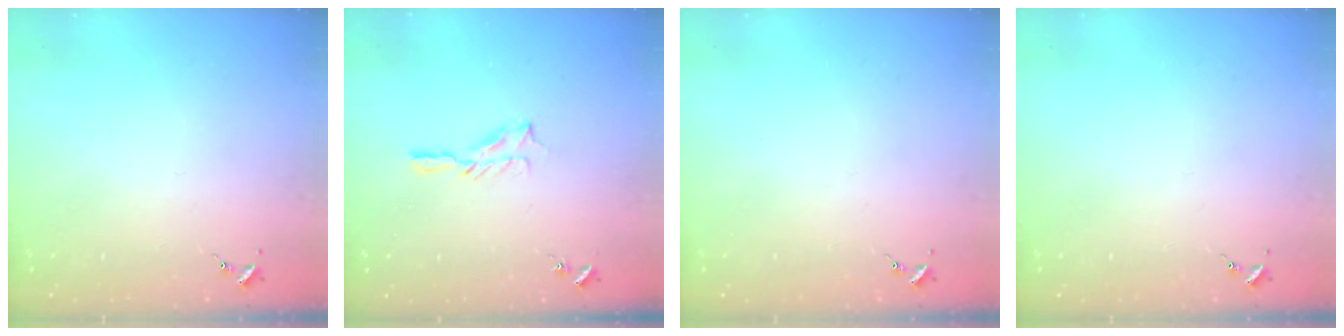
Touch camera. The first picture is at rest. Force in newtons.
{"total": 5.6, "press": 5.6, "slide": 0.6}
{"total": 0.0}
{"total": 0.0}